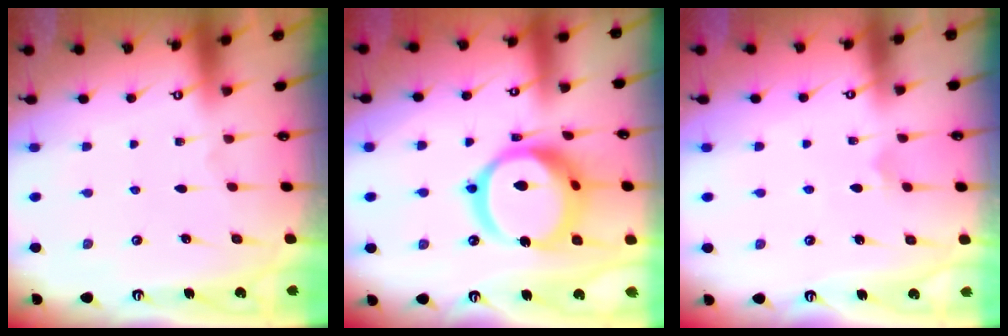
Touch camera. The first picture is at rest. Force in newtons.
{"total": 20.8, "press": 20.7, "slide": 2.4}
{"total": 3.9, "press": 3.8, "slide": 0.5}